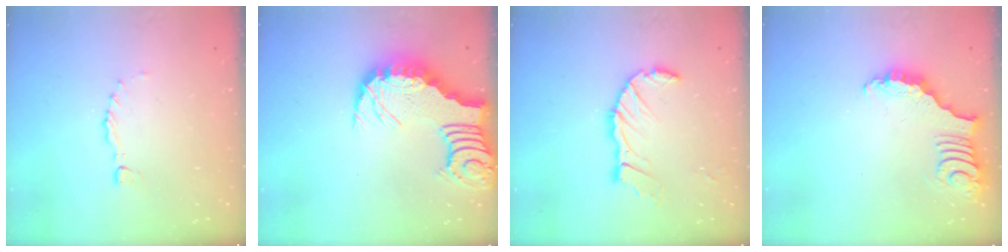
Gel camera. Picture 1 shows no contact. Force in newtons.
{"total": 6.5, "press": 6.4, "slide": 0.8}
{"total": 11.4, "press": 11.3, "slide": 1.3}
{"total": 3.4, "press": 3.3, "slide": 0.7}